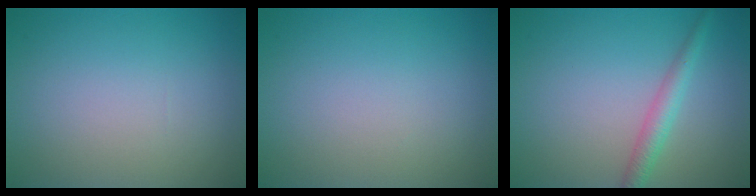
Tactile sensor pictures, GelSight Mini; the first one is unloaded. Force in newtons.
{"total": 0.0}
{"total": 2.2, "press": 2.2, "slide": 0.2}